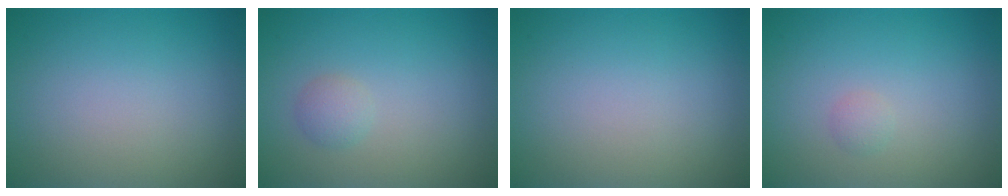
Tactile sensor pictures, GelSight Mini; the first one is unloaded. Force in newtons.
{"total": 1.3, "press": 1.3, "slide": 0.1}
{"total": 0.0}
{"total": 0.7, "press": 0.7, "slide": 0.0}